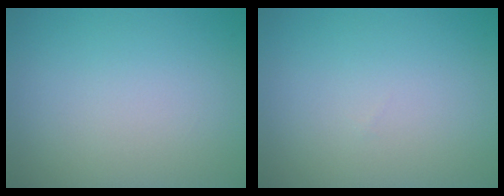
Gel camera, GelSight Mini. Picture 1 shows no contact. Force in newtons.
{"total": 0.0}